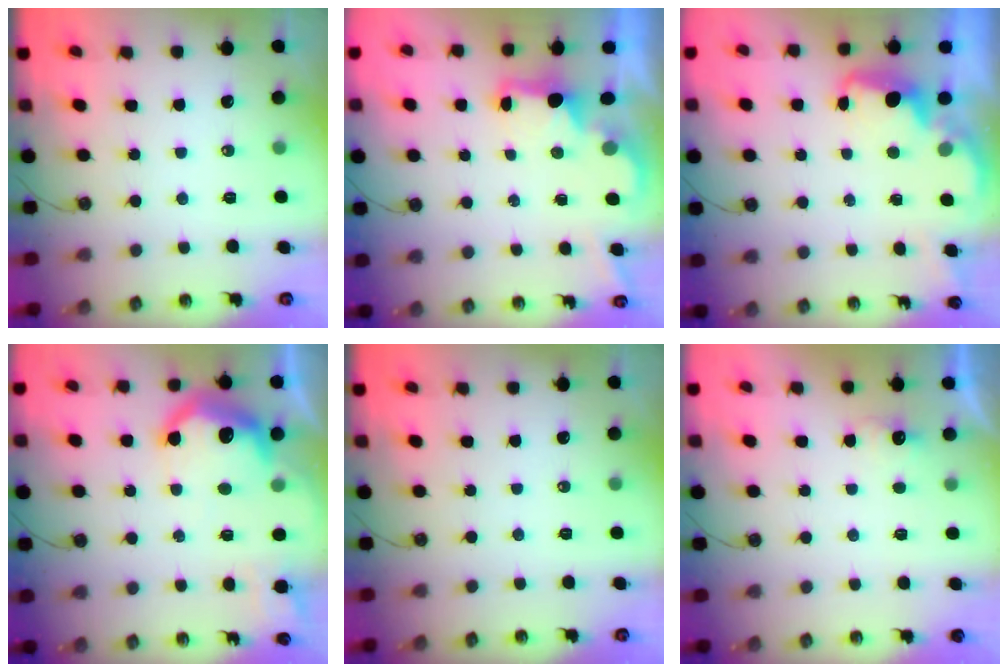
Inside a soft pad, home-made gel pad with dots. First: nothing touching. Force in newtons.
{"total": 2.1, "press": 2.0, "slide": 0.7}
{"total": 2.1, "press": 2.0, "slide": 0.6}
{"total": 16.6, "press": 16.6, "slide": 0.9}
{"total": 0.0}
{"total": 2.1, "press": 1.9, "slide": 0.8}